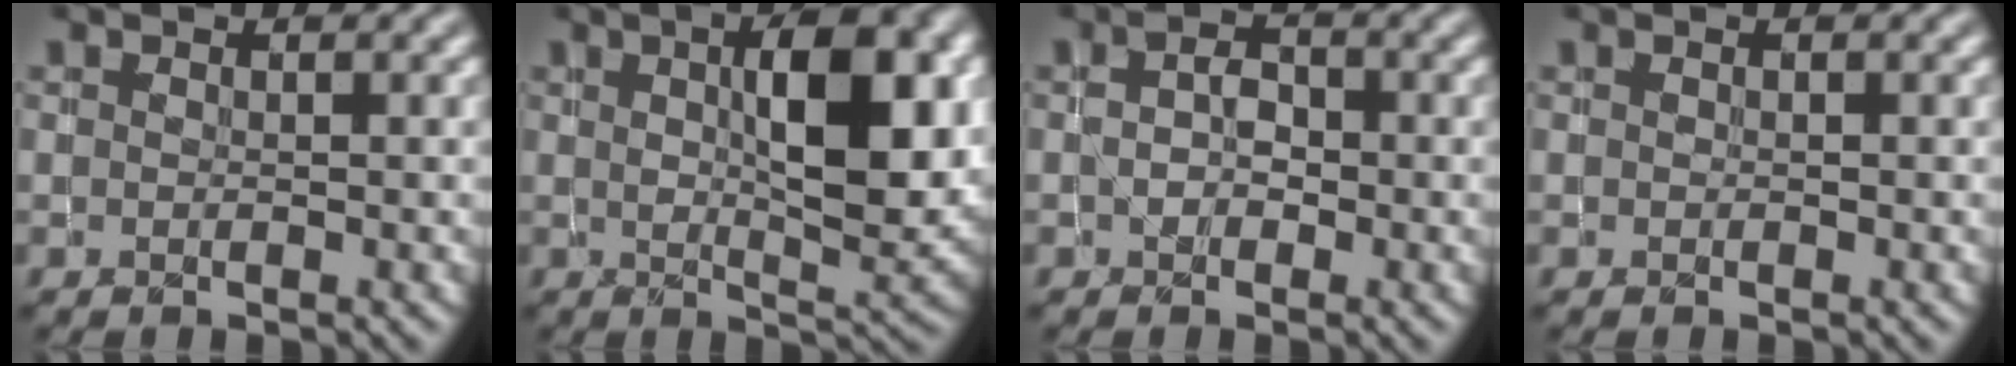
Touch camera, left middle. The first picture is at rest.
{"total": 8.6, "force": [1.9, 2.9, 7.9], "torque": [-0.109, 0.005, 0.030]}
{"total": 2.0, "force": [-0.4, 1.5, 1.3], "torque": [-0.025, 0.004, -0.008]}
{"total": 0.0}